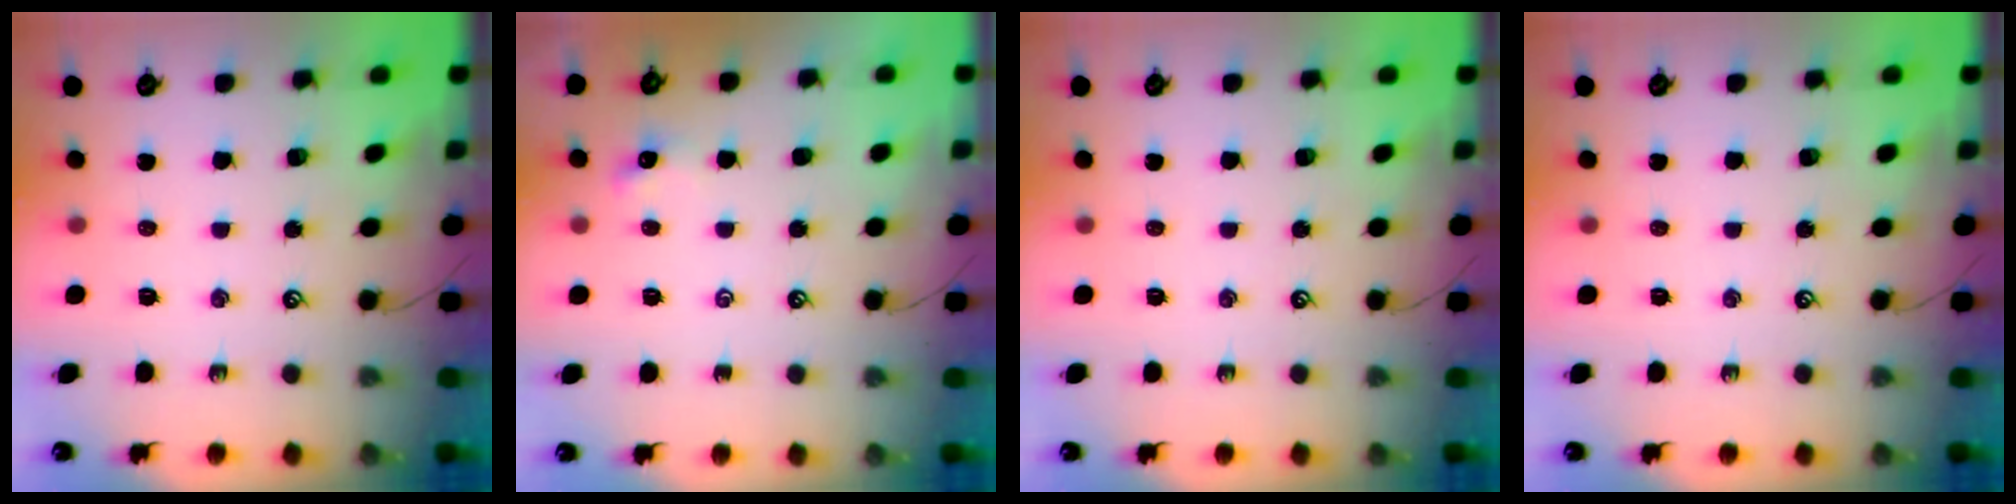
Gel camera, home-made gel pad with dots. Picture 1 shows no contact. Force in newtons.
{"total": 2.2, "press": 2.2, "slide": 0.4}
{"total": 0.0}
{"total": 0.0}